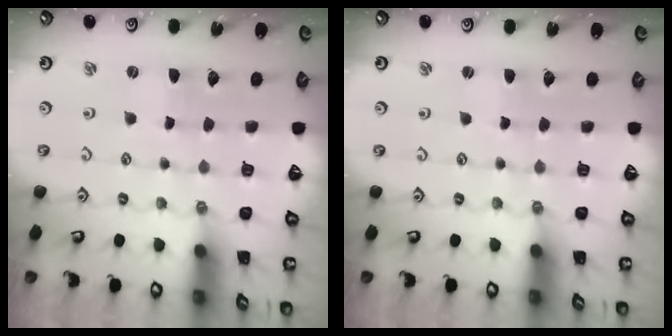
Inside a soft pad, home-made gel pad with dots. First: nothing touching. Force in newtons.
{"total": 1.8, "press": 1.7, "slide": 0.3}